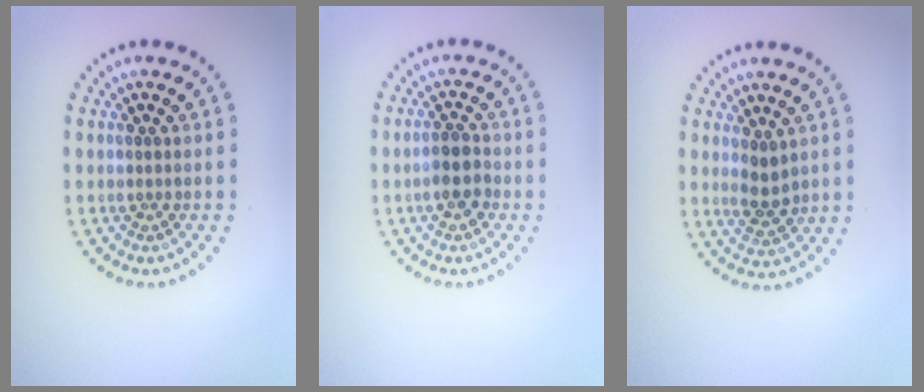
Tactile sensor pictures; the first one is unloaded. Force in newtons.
{"total": 2.4, "press": 2.2, "slide": 0.8}
{"total": 2.2, "press": 2.1, "slide": 0.6}